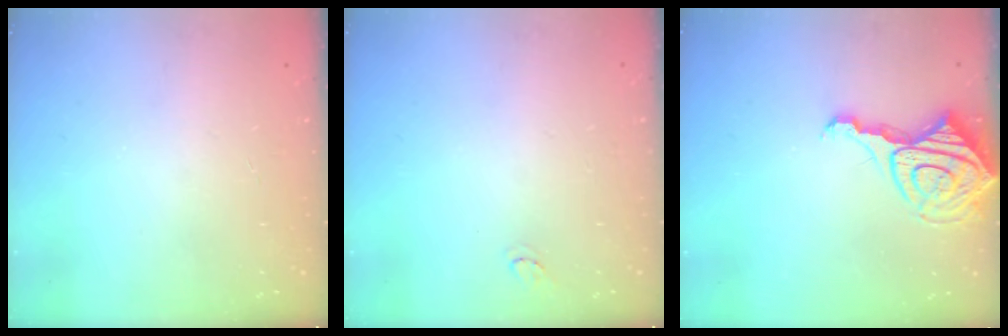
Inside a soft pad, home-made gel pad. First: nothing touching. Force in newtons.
{"total": 2.9, "press": 2.9, "slide": 0.3}
{"total": 12.0, "press": 12.0, "slide": 1.1}